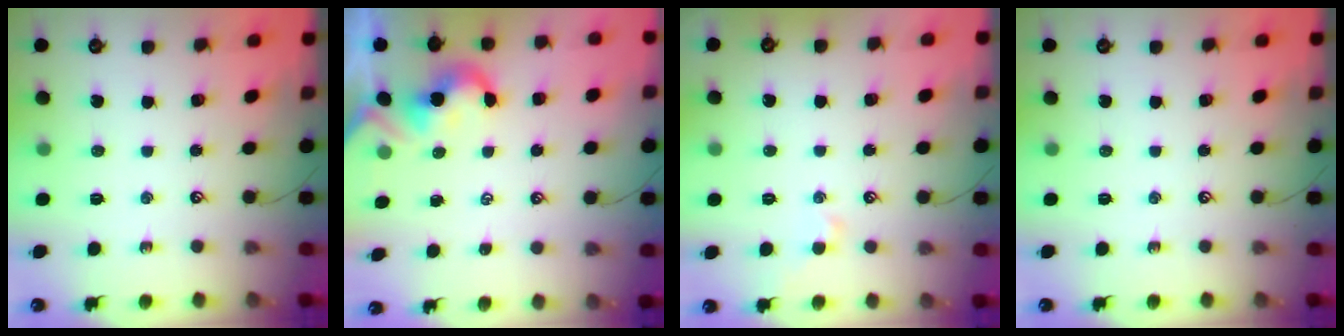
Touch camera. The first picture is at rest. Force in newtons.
{"total": 2.1, "press": 2.0, "slide": 0.5}
{"total": 0.6, "press": 0.0, "slide": 0.6}
{"total": 0.0}